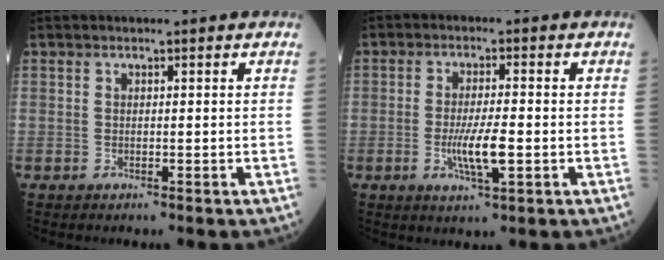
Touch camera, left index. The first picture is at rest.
{"total": 5.5, "force": [-1.3, 0.6, 5.3], "torque": [-0.107, -0.010, -0.021]}